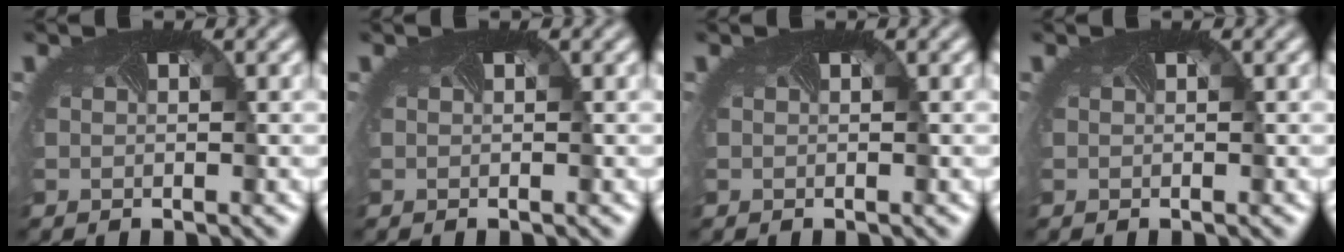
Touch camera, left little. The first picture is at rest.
{"total": 0.0}
{"total": 0.0}
{"total": 0.0}